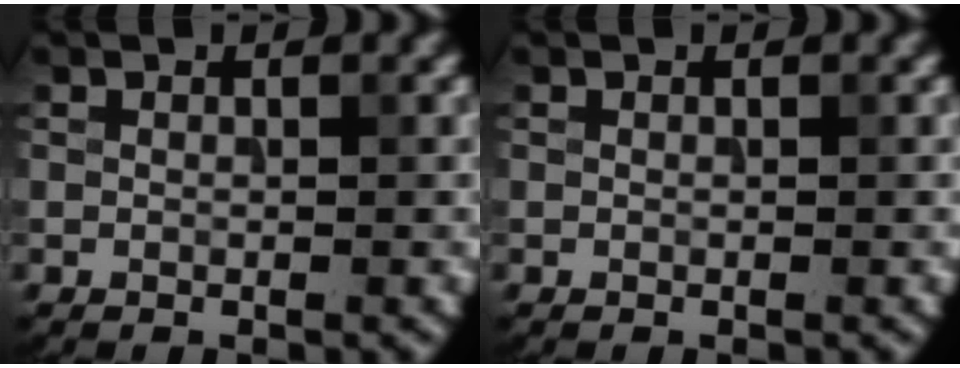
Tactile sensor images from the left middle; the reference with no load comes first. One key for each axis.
{"total": 0.0}